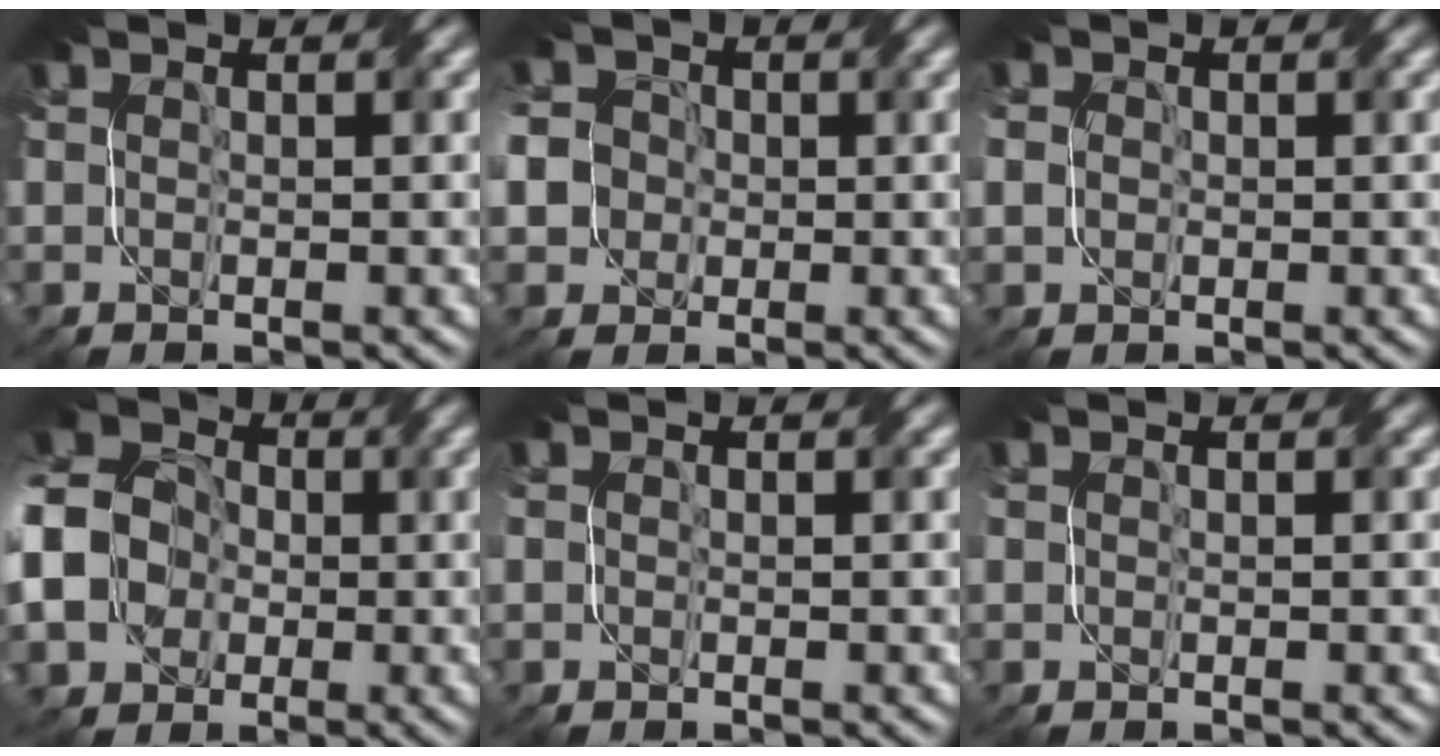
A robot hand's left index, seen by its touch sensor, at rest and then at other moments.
{"total": 8.3, "force": [-0.7, 7.5, 3.7], "torque": [-0.088, 0.022, -0.052]}
{"total": 2.7, "force": [0.4, 2.3, 1.2], "torque": [-0.030, 0.016, 0.004]}
{"total": 11.8, "force": [-2.0, 9.8, 6.2], "torque": [-0.154, -0.007, -0.061]}
{"total": 0.0}
{"total": 0.0}